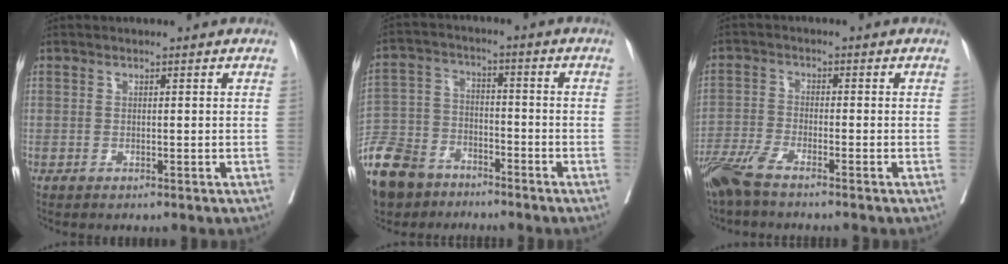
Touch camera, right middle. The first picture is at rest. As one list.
[{"total": 16.0, "force": [-12.0, 8.3, 6.4], "torque": [-0.167, -0.008, -0.218]}, {"total": 6.9, "force": [-5.6, 0.5, 4.0], "torque": [-0.079, -0.019, -0.108]}]